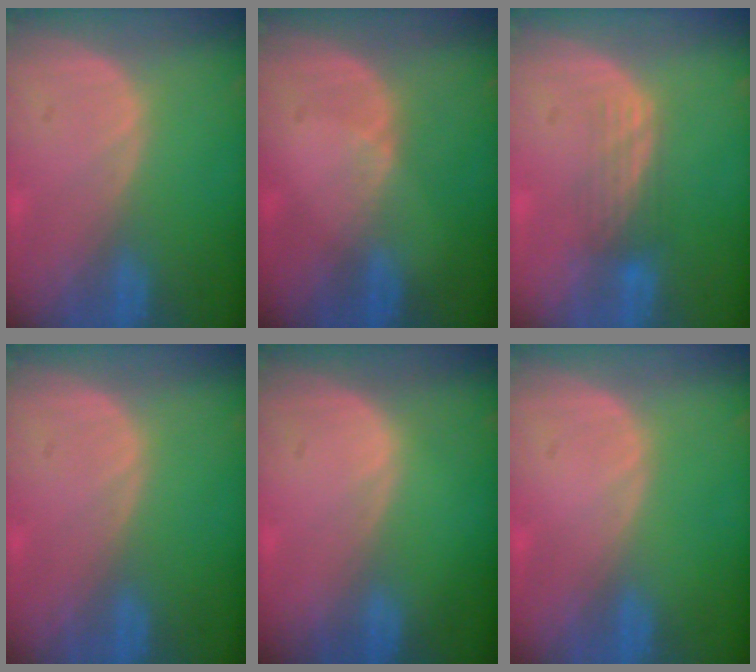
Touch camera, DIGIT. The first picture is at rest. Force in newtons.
{"total": 1.4, "press": 0.9, "slide": 1.1}
{"total": 3.5, "press": 3.1, "slide": 1.7}
{"total": 0.0}
{"total": 0.0}
{"total": 0.0}